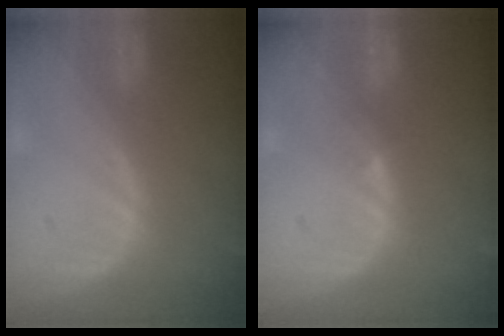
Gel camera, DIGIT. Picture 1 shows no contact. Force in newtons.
{"total": 1.2, "press": 0.9, "slide": 0.9}